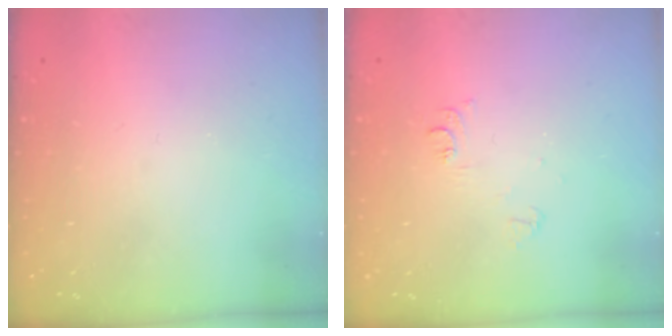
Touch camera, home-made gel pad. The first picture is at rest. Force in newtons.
{"total": 6.3, "press": 6.3, "slide": 0.7}